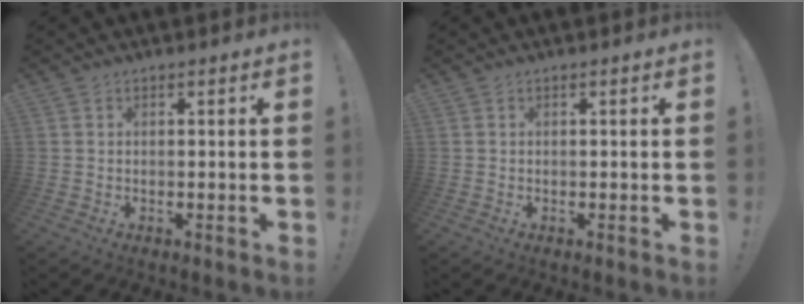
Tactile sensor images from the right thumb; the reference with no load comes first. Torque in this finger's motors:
{"motor_torque": [-0.10, -0.07, 0.00, 0.00, 0.00]}